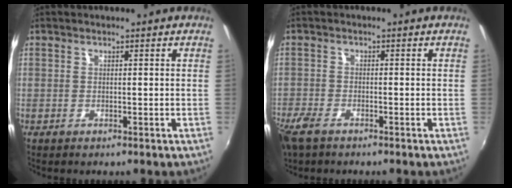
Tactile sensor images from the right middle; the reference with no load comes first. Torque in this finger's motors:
{"motor_torque": [1.09, -1.04, 0.23, 0.11]}